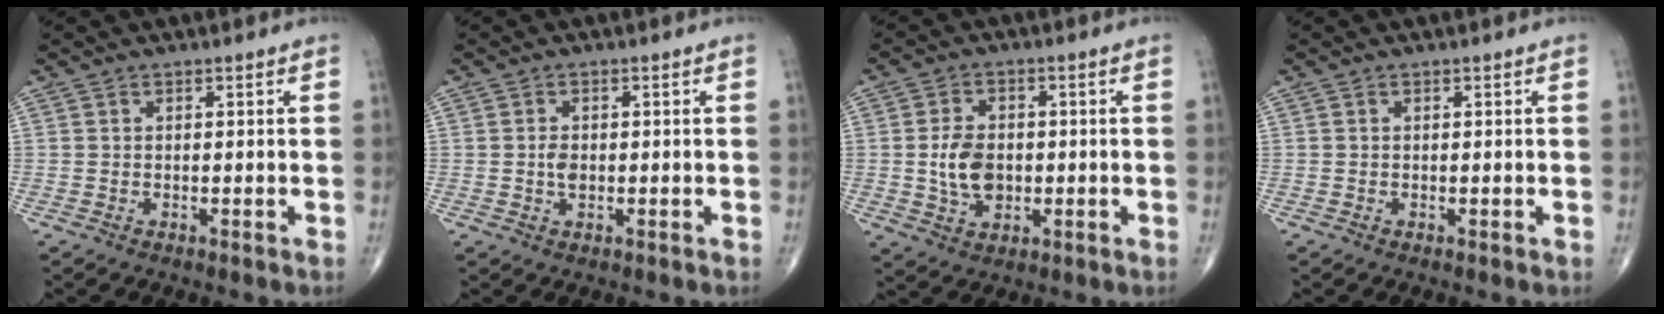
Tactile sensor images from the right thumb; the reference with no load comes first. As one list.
[{"total": 2.2, "force": [-0.2, 1.4, 1.7], "torque": [-0.029, 0.000, -0.004]}, {"total": 7.4, "force": [-0.4, 5.1, 5.4], "torque": [-0.088, -0.001, -0.004]}, {"total": 0.0}]